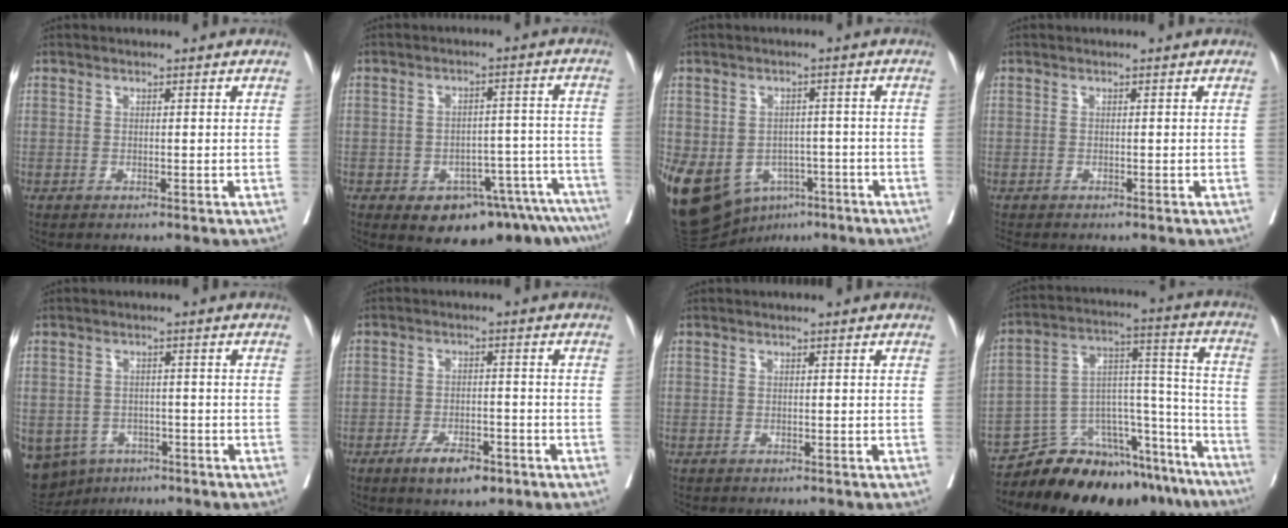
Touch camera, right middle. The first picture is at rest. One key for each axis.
{"total": 12.6, "fx": -9.2, "fy": 5.2, "fz": 6.8, "tx": -0.038, "ty": 0.030, "tz": -0.120}
{"total": 14.6, "fx": -6.9, "fy": 10.3, "fz": 7.6, "tx": -0.168, "ty": 0.011, "tz": -0.095}
{"total": 1.1, "fx": -1.0, "fy": 0.3, "fz": 0.2, "tx": -0.009, "ty": -0.004, "tz": -0.020}
{"total": 12.7, "fx": -6.8, "fy": 9.9, "fz": 4.2, "tx": -0.123, "ty": -0.001, "tz": -0.085}
{"total": 5.8, "fx": -3.7, "fy": 2.1, "fz": 3.9, "tx": -0.066, "ty": 0.000, "tz": -0.055}
{"total": 2.6, "fx": -2.3, "fy": 0.9, "fz": 0.8, "tx": -0.014, "ty": -0.004, "tz": -0.028}
{"total": 22.2, "fx": -19.1, "fy": 7.0, "fz": 8.9, "tx": -0.079, "ty": 0.051, "tz": -0.283}